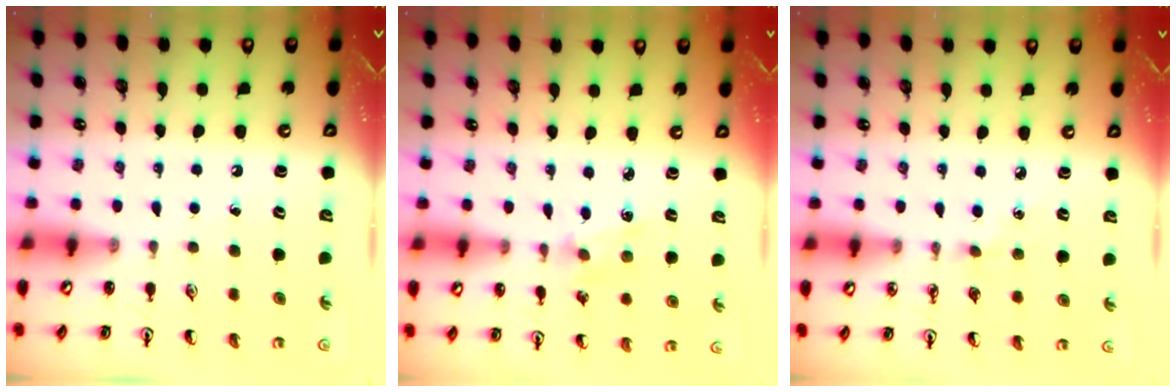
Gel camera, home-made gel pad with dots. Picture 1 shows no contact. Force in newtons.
{"total": 1.7, "press": 1.7, "slide": 0.3}
{"total": 2.7, "press": 2.7, "slide": 0.4}